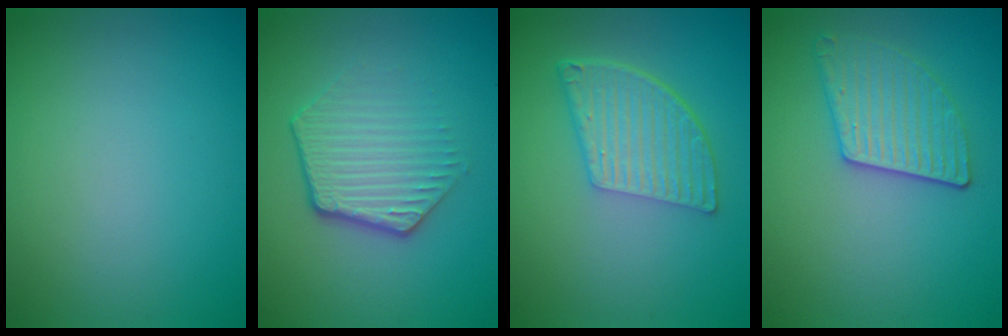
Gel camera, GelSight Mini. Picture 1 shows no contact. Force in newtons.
{"total": 4.2, "press": 3.1, "slide": 2.9}
{"total": 5.5, "press": 3.8, "slide": 4.0}
{"total": 3.0, "press": 2.9, "slide": 0.4}